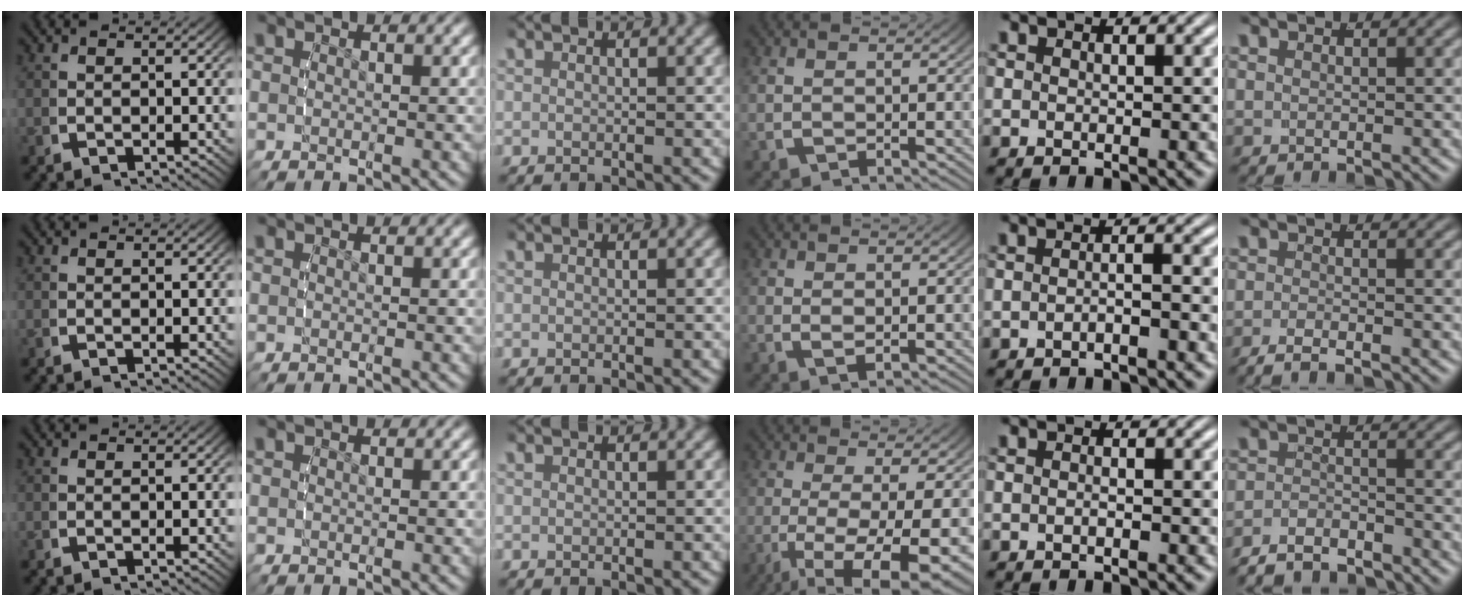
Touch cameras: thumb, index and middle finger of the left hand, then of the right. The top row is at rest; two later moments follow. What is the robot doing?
{"motion": "lift_and_place", "object": "bandage"}